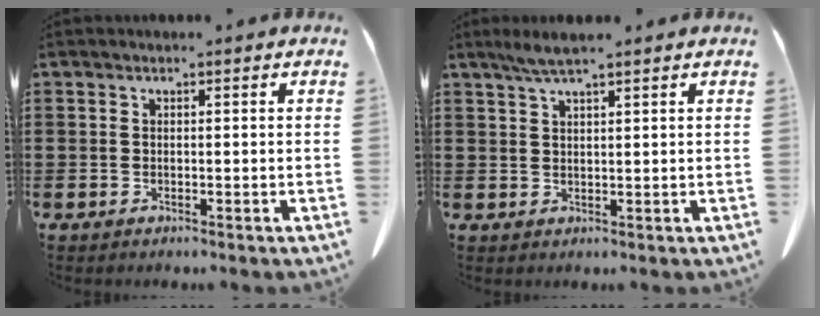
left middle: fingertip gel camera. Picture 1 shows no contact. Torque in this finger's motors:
{"motor_torque": [0.36, 0.21, 0.20, 0.03]}